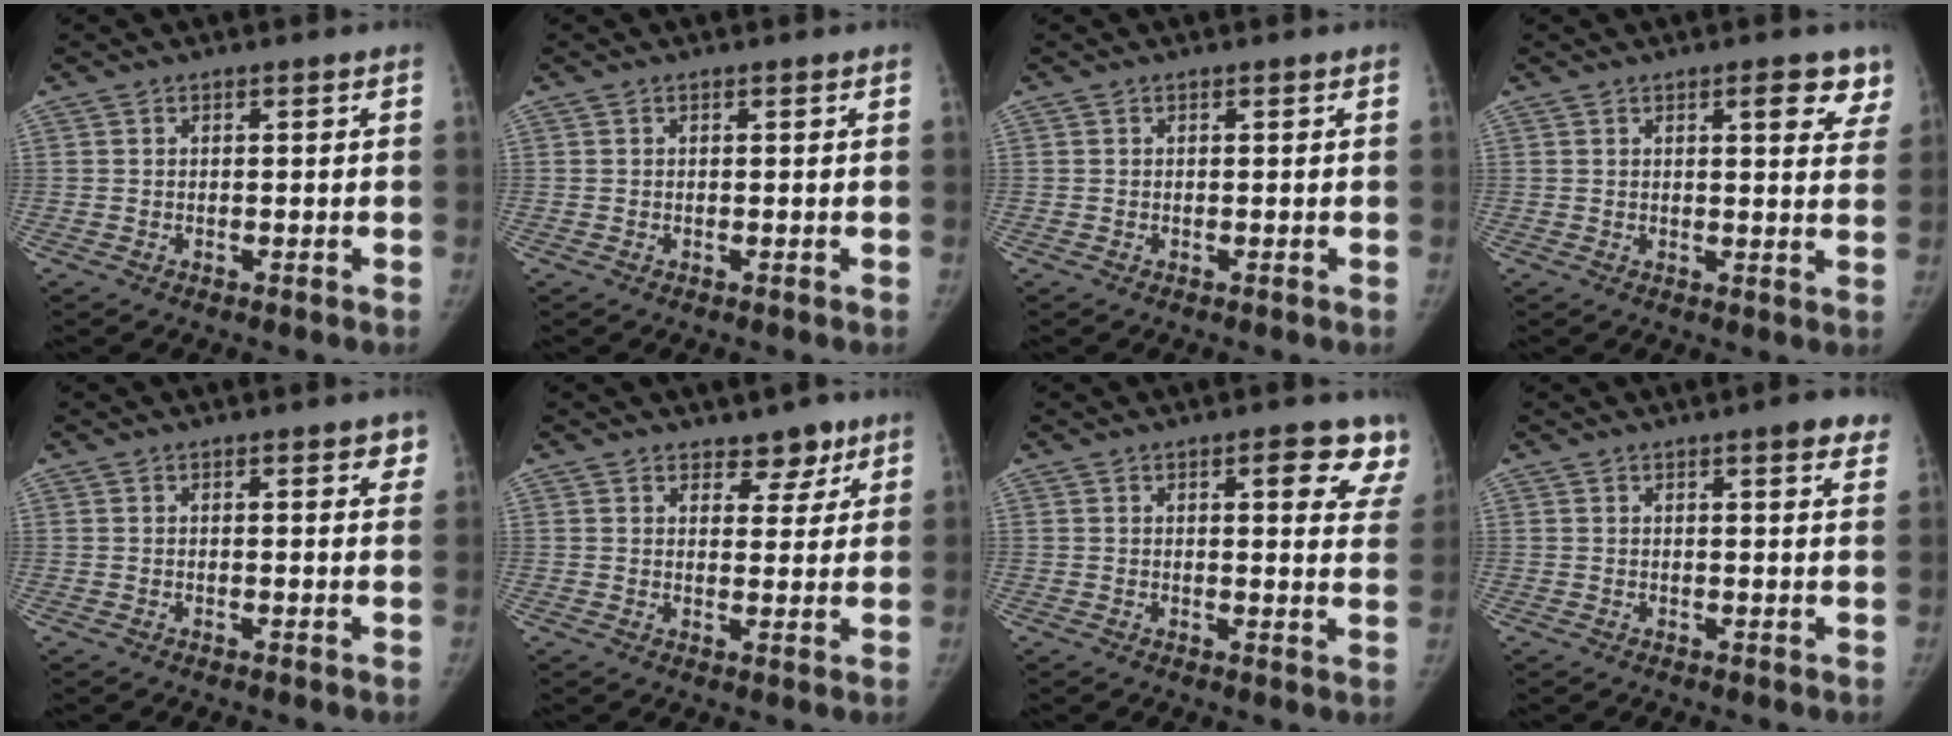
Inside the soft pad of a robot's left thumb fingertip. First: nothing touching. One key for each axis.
{"total": 0.0}
{"total": 0.0}
{"total": 7.0, "fx": 4.2, "fy": 2.3, "fz": 5.1, "tx": -0.032, "ty": -0.017, "tz": 0.049}
{"total": 3.1, "fx": 1.8, "fy": 1.2, "fz": 2.2, "tx": -0.008, "ty": -0.004, "tz": 0.016}
{"total": 5.0, "fx": 3.6, "fy": 3.0, "fz": 1.7, "tx": 0.011, "ty": -0.021, "tz": 0.051}
{"total": 10.8, "fx": 6.5, "fy": 3.6, "fz": 7.8, "tx": -0.054, "ty": -0.027, "tz": 0.063}
{"total": 5.3, "fx": 3.5, "fy": 1.2, "fz": 3.9, "tx": -0.030, "ty": -0.006, "tz": 0.038}